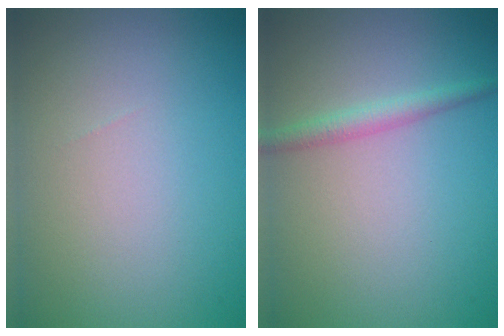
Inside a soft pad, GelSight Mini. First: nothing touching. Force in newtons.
{"total": 1.8, "press": 1.8, "slide": 0.0}